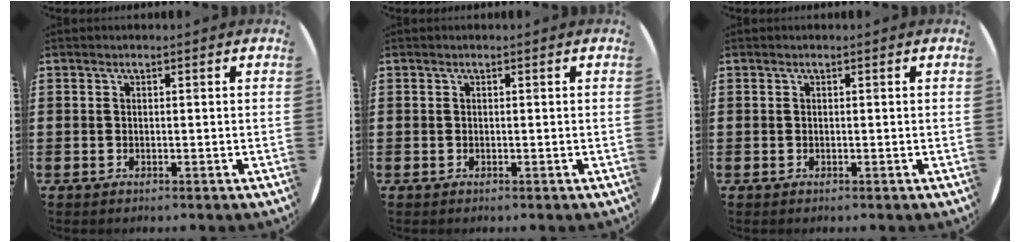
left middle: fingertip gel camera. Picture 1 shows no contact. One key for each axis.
{"total": 0.0}
{"total": 0.0}